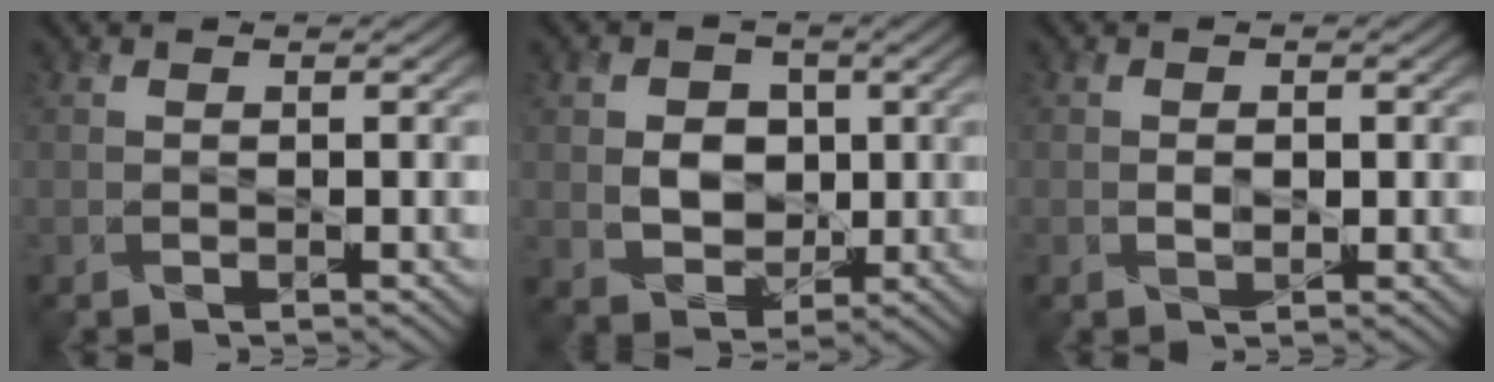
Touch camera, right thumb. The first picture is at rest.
{"total": 5.7, "force": [0.4, 4.8, 3.0], "torque": [-0.076, -0.002, 0.005]}
{"total": 1.1, "force": [-0.2, 0.7, 0.8], "torque": [-0.013, -0.004, -0.002]}